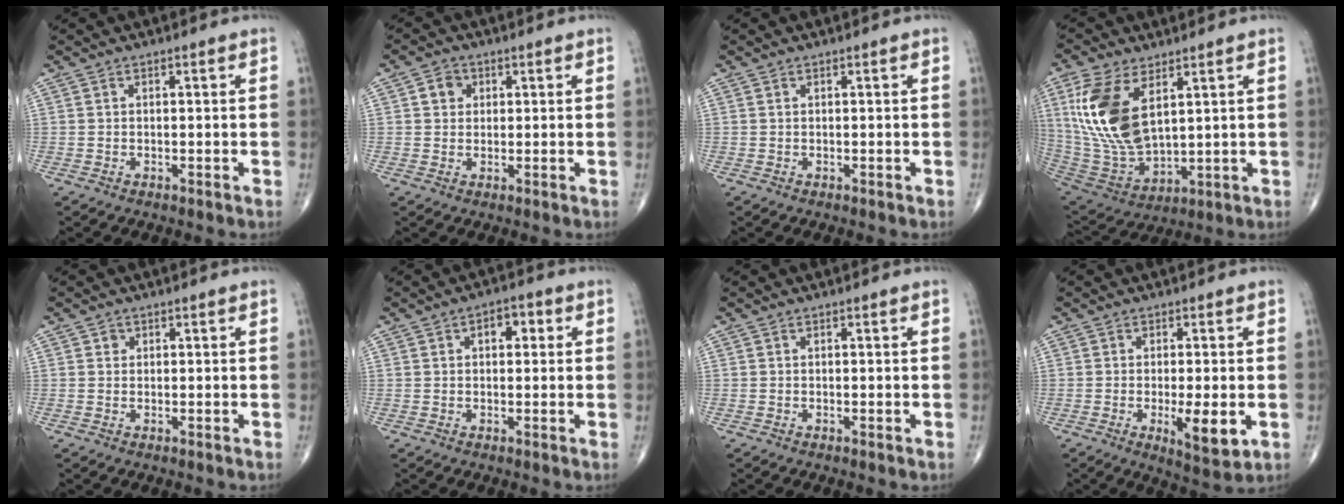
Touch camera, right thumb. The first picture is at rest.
{"total": 3.2, "force": [1.0, 2.8, 1.3], "torque": [-0.005, 0.000, 0.012]}
{"total": 0.0}
{"total": 17.4, "force": [5.9, 9.0, 13.6], "torque": [-0.275, -0.025, 0.128]}
{"total": 0.9, "force": [0.3, 0.8, 0.2], "torque": [0.004, 0.000, 0.003]}
{"total": 4.2, "force": [1.2, 2.5, 3.2], "torque": [-0.028, 0.008, 0.011]}
{"total": 0.0}
{"total": 7.7, "force": [-1.7, 2.2, 7.2], "torque": [-0.109, -0.020, -0.022]}